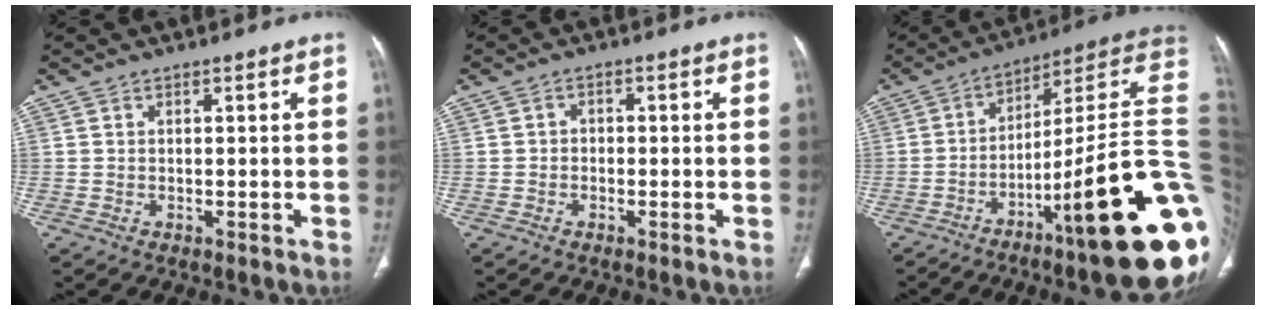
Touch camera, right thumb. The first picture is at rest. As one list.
[{"total": 1.3, "force": [-0.4, 1.2, 0.5], "torque": [0.004, 0.007, -0.013]}, {"total": 27.2, "force": [-7.5, 4.0, 25.8], "torque": [-0.269, 0.054, -0.111]}]